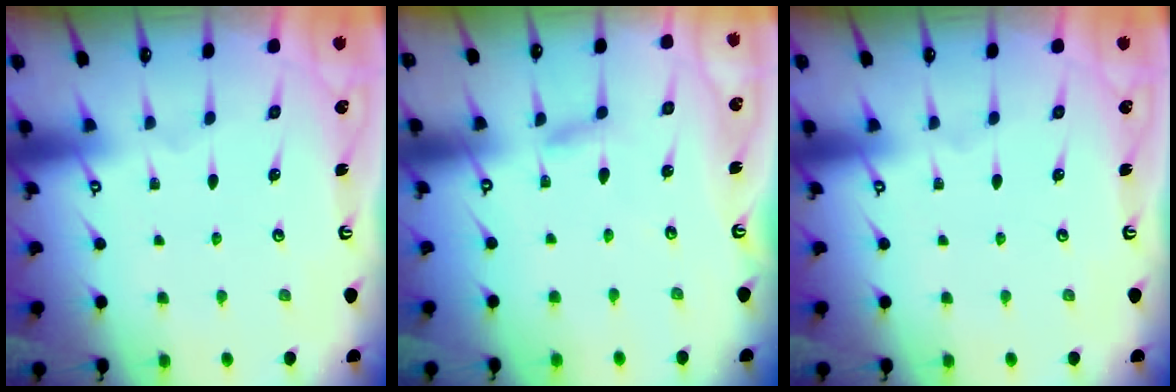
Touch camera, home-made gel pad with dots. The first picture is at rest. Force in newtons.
{"total": 1.6, "press": 1.6, "slide": 0.2}
{"total": 0.0}